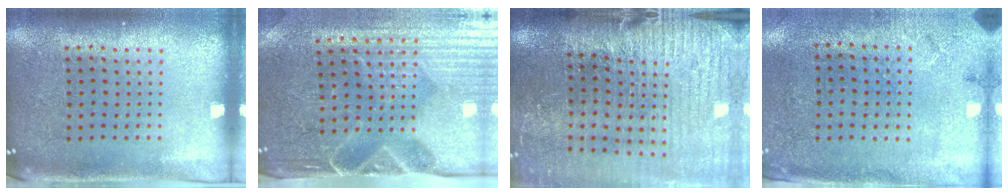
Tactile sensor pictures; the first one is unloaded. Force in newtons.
{"total": 4.7, "press": 4.1, "slide": 2.3}
{"total": 4.0, "press": 3.6, "slide": 1.9}
{"total": 2.7, "press": 2.2, "slide": 1.7}